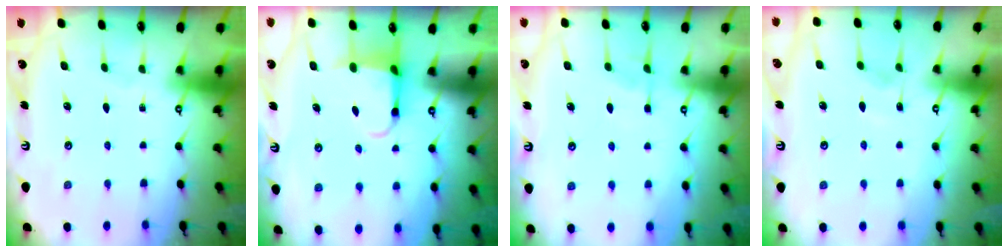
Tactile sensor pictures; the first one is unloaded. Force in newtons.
{"total": 3.8, "press": 3.6, "slide": 1.0}
{"total": 3.2, "press": 3.2, "slide": 0.4}
{"total": 3.0, "press": 2.9, "slide": 0.4}